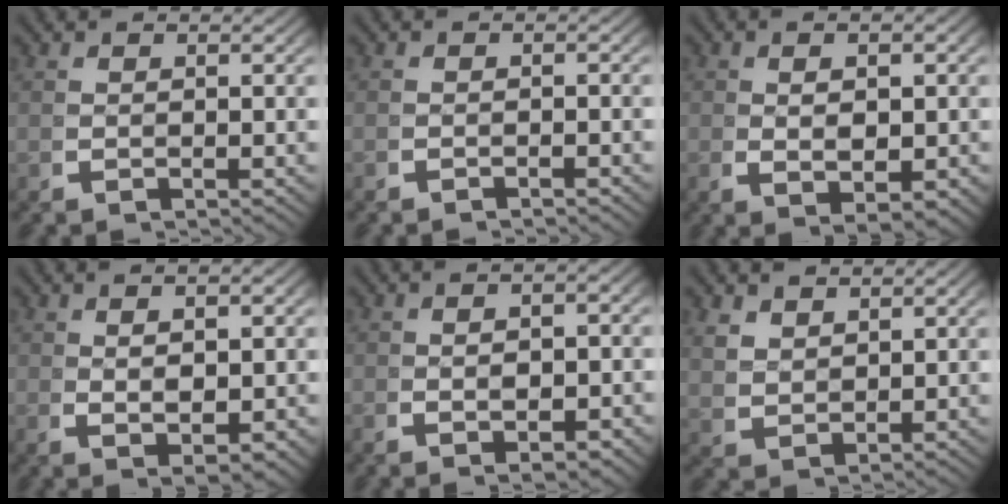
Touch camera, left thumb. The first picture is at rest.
{"total": 1.1, "force": [-1.1, 0.2, 0.2], "torque": [0.003, 0.005, -0.027]}
{"total": 3.7, "force": [-0.3, 2.1, 3.1], "torque": [-0.052, -0.009, -0.001]}
{"total": 3.5, "force": [0.0, 1.7, 3.1], "torque": [-0.049, -0.005, 0.004]}
{"total": 3.6, "force": [-0.9, 1.8, 3.0], "torque": [-0.043, -0.003, -0.017]}
{"total": 2.3, "force": [1.5, 1.5, 1.0], "torque": [-0.016, -0.003, 0.038]}